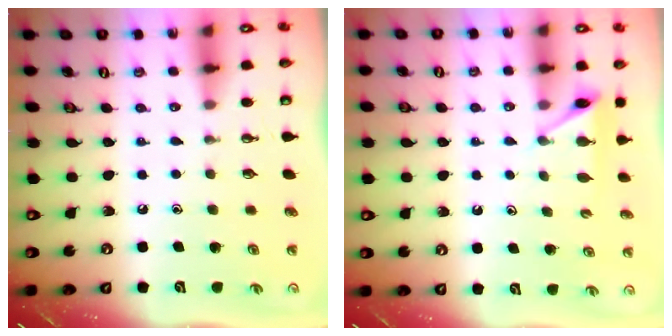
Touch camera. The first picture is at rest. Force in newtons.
{"total": 5.0, "press": 5.0, "slide": 0.5}